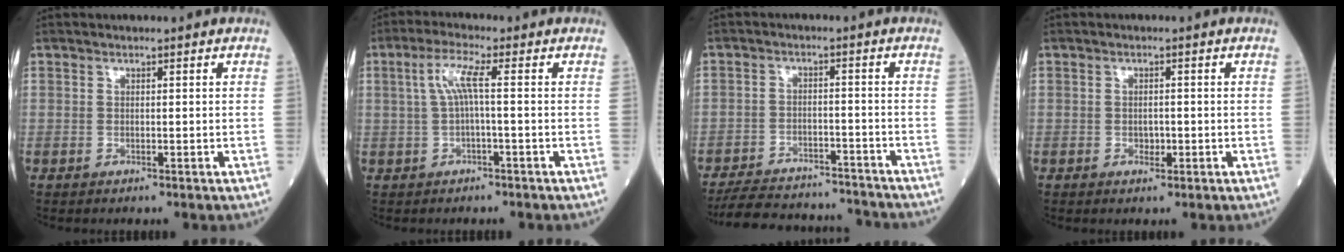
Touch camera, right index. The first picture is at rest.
{"total": 4.3, "force": [0.4, 0.2, 4.3], "torque": [-0.089, 0.019, 0.011]}
{"total": 14.3, "force": [-13.5, 3.5, 3.2], "torque": [-0.057, 0.014, -0.190]}
{"total": 1.3, "force": [-0.4, 0.9, 0.9], "torque": [-0.015, 0.002, -0.003]}